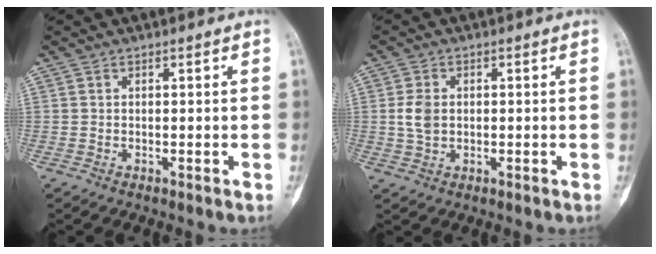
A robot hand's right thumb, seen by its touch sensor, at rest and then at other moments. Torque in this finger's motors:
{"motor_torque": [0.28, -0.07, 0.58, -0.02, 0.13]}